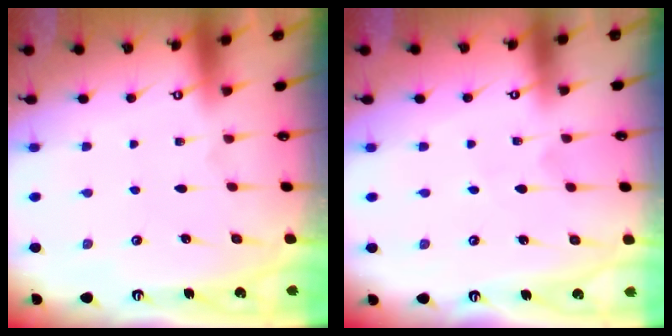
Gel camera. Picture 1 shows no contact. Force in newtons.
{"total": 2.9, "press": 2.9, "slide": 0.2}